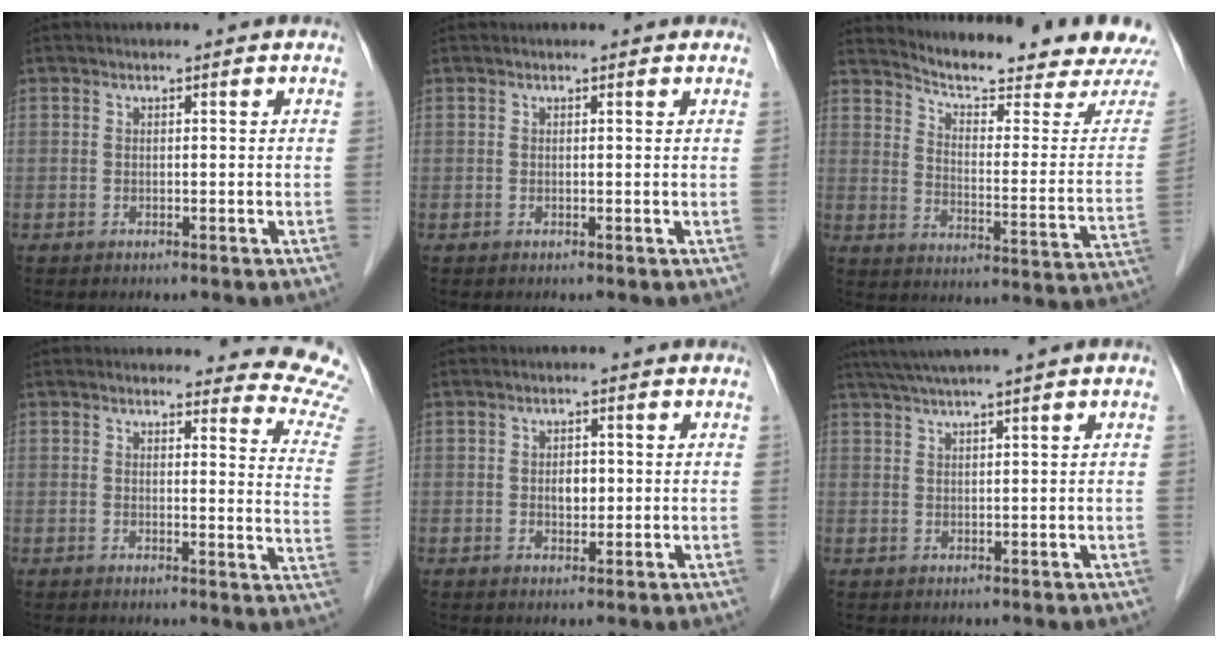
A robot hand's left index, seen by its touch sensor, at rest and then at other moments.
{"total": 1.0, "force": [1.0, 0.2, 0.2], "torque": [-0.010, 0.003, 0.006]}
{"total": 18.7, "force": [18.1, -0.3, 5.0], "torque": [-0.086, -0.092, 0.232]}
{"total": 13.0, "force": [12.9, 1.0, 1.2], "torque": [0.027, -0.114, 0.095]}
{"total": 2.4, "force": [0.0, 1.6, 1.8], "torque": [-0.029, 0.002, 0.002]}
{"total": 5.4, "force": [3.9, -1.1, 3.7], "torque": [-0.068, 0.026, 0.071]}